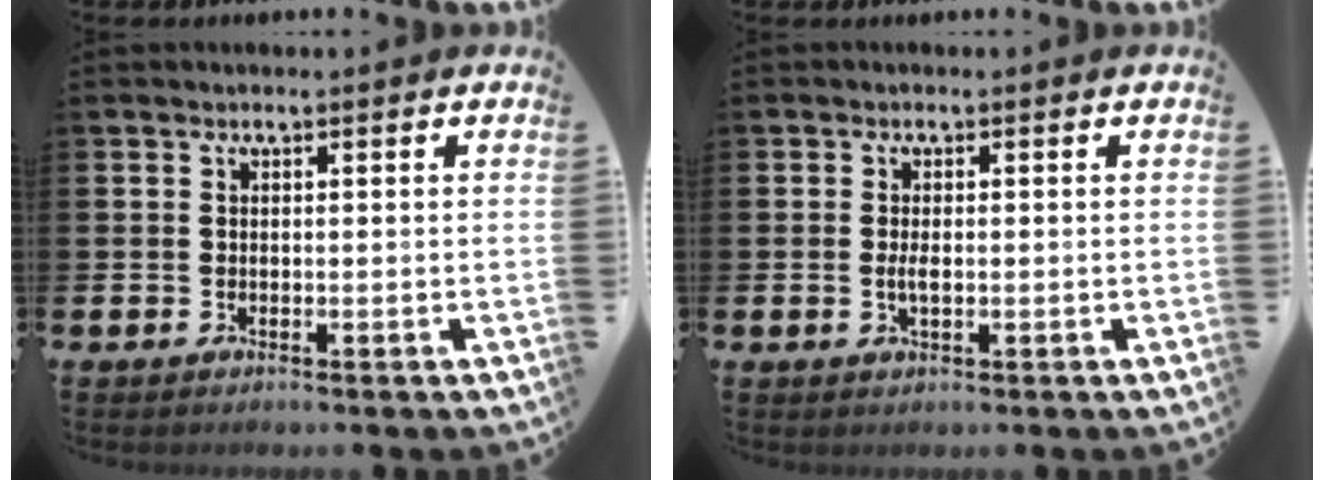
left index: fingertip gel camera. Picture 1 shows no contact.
{"total": 1.8, "force": [0.0, 0.7, 1.7], "torque": [-0.032, 0.002, -0.002]}